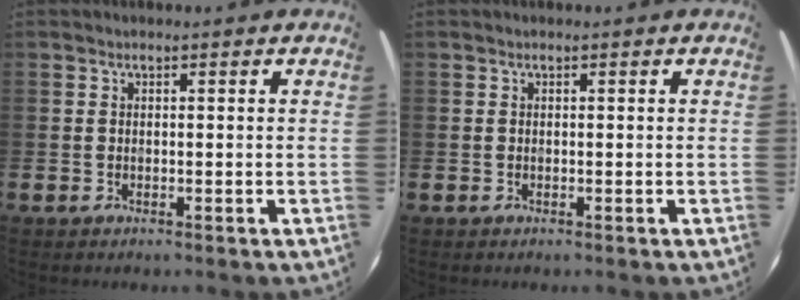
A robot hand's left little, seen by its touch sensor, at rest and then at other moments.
{"total": 0.0}